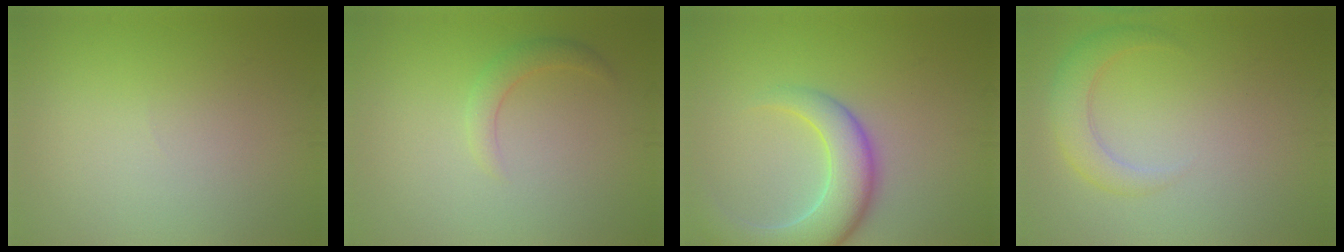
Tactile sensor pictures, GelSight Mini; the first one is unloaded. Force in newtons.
{"total": 1.7, "press": 1.7, "slide": 0.1}
{"total": 7.2, "press": 7.1, "slide": 0.7}
{"total": 2.9, "press": 2.9, "slide": 0.2}